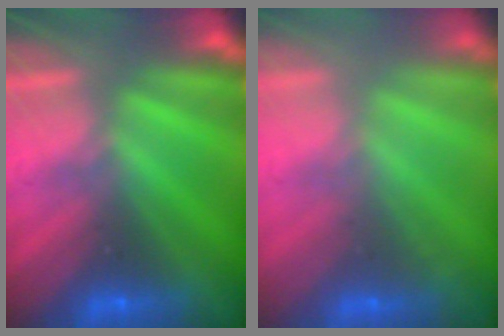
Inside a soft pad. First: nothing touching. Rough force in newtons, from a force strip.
{"total": 2.4}